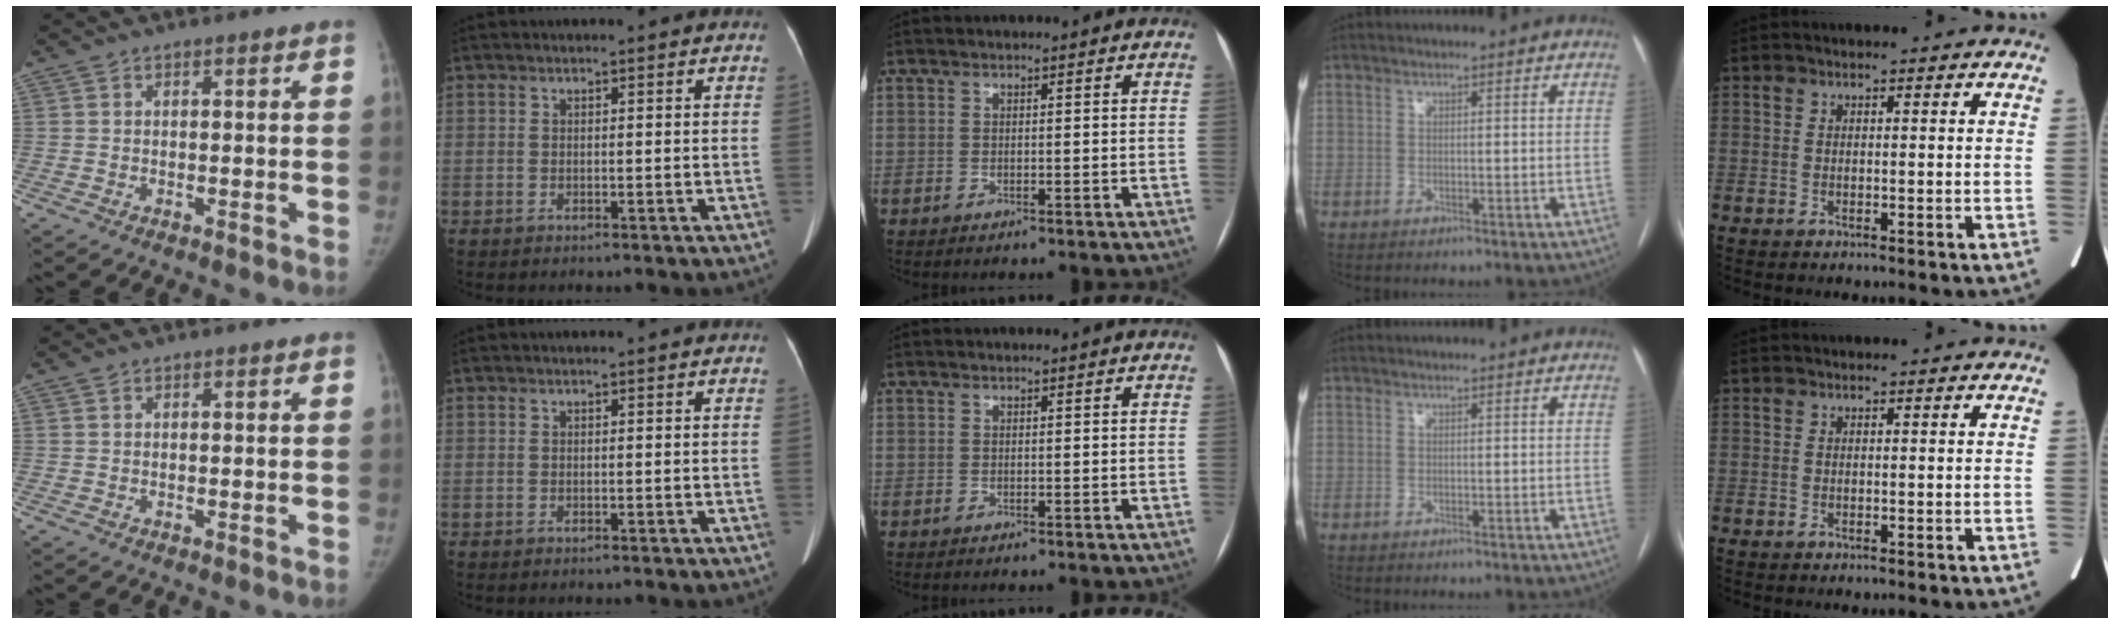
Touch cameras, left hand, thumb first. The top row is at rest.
{}